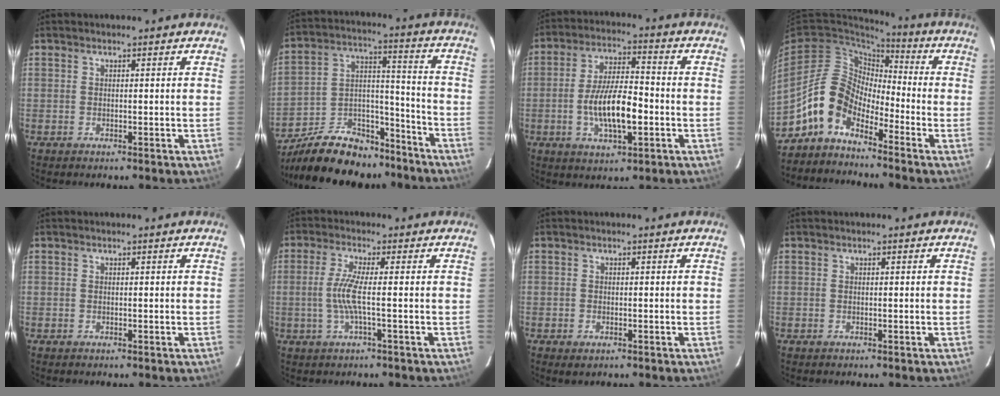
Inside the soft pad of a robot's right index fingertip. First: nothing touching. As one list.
[{"total": 19.0, "force": [-14.8, 9.0, 7.7], "torque": [-0.160, 0.045, -0.225]}, {"total": 11.6, "force": [-2.8, 3.8, 10.5], "torque": [-0.205, -0.001, -0.047]}, {"total": 9.9, "force": [-6.4, 5.9, 4.7], "torque": [-0.091, 0.031, -0.139]}, {"total": 0.0}, {"total": 5.2, "force": [-0.8, -0.4, 5.1], "torque": [-0.113, -0.004, -0.015]}, {"total": 1.3, "force": [-0.7, 0.8, 0.7], "torque": [-0.012, -0.004, -0.012]}, {"total": 0.0}]